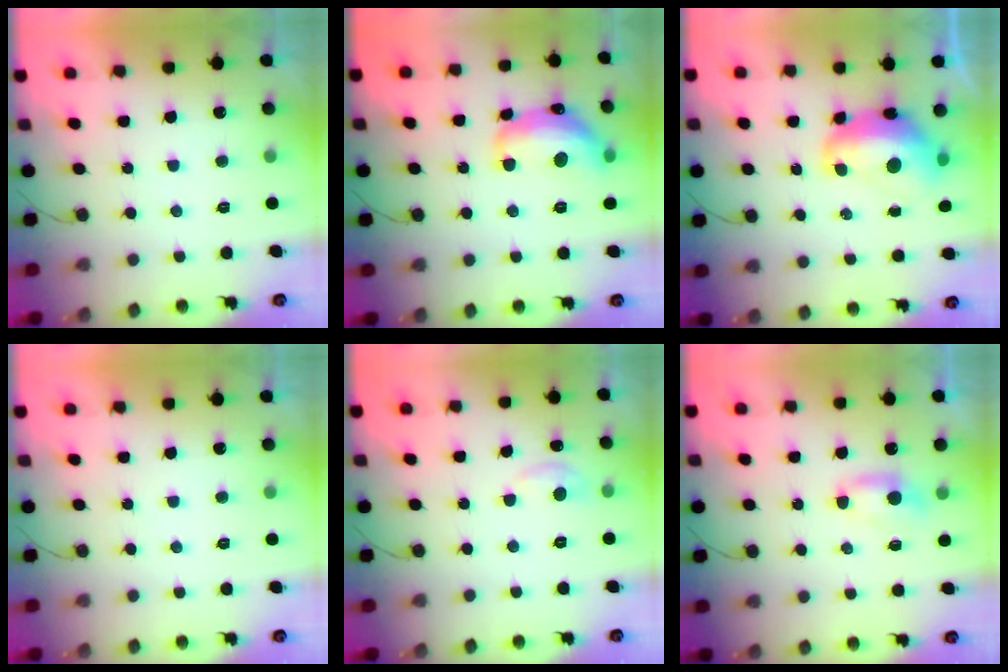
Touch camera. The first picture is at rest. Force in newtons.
{"total": 17.4, "press": 17.4, "slide": 1.1}
{"total": 13.2, "press": 13.1, "slide": 1.5}
{"total": 0.0}
{"total": 5.5, "press": 5.4, "slide": 0.8}
{"total": 5.1, "press": 5.1, "slide": 0.5}